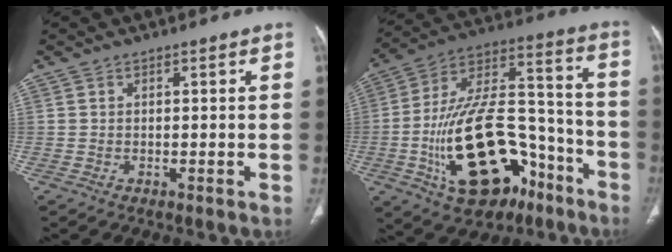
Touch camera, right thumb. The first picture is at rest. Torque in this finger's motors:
{"motor_torque": [2.70, 2.31, 2.23, -0.54, 0.65]}